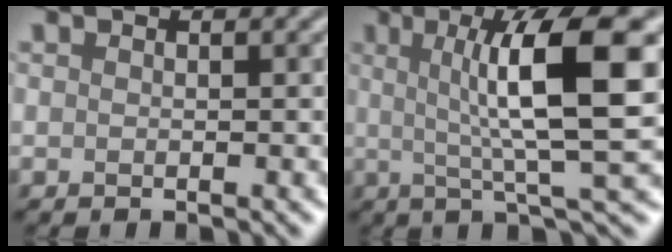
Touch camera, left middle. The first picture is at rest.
{"total": 9.8, "force": [1.8, 1.9, 9.4], "torque": [-0.125, 0.002, 0.030]}